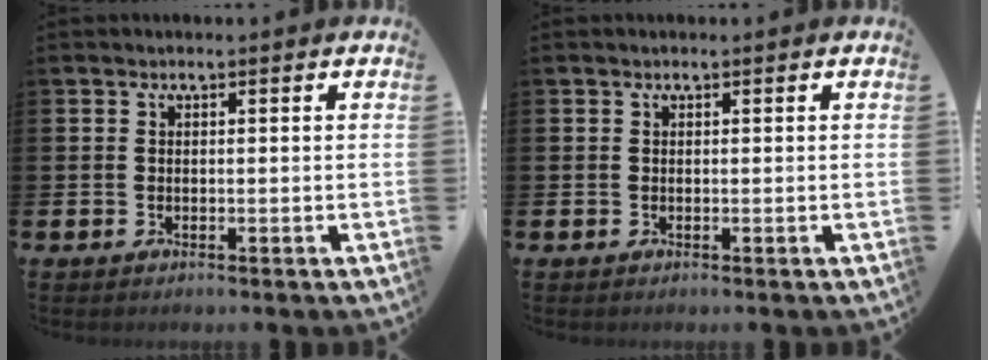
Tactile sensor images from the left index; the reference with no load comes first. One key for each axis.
{"total": 0.0}